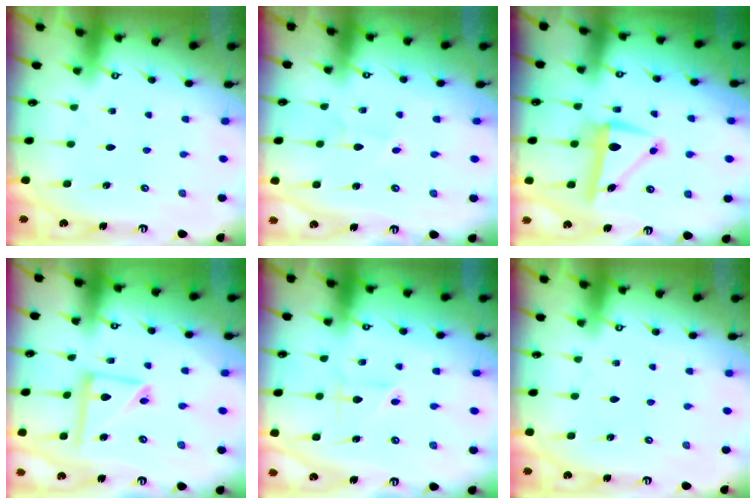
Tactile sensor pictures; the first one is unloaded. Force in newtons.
{"total": 2.7, "press": 2.7, "slide": 0.3}
{"total": 7.5, "press": 7.4, "slide": 1.0}
{"total": 10.2, "press": 10.2, "slide": 0.8}
{"total": 2.3, "press": 2.1, "slide": 0.9}
{"total": 0.0}